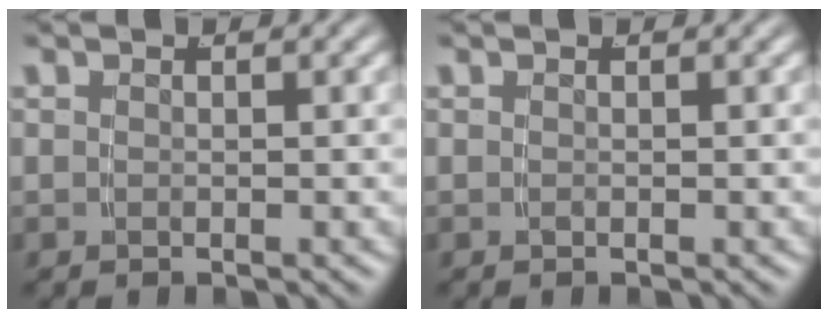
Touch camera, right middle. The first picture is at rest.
{"total": 0.0}